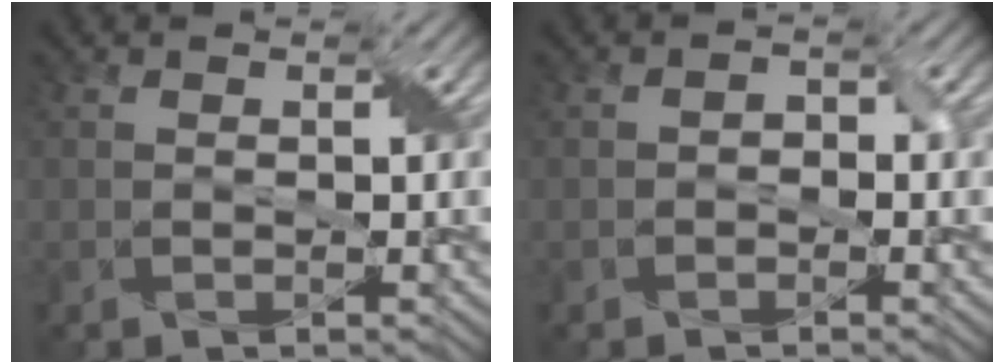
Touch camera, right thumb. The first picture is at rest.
{"total": 1.3, "force": [-0.6, 0.9, 0.7], "torque": [-0.012, 0.002, -0.015]}